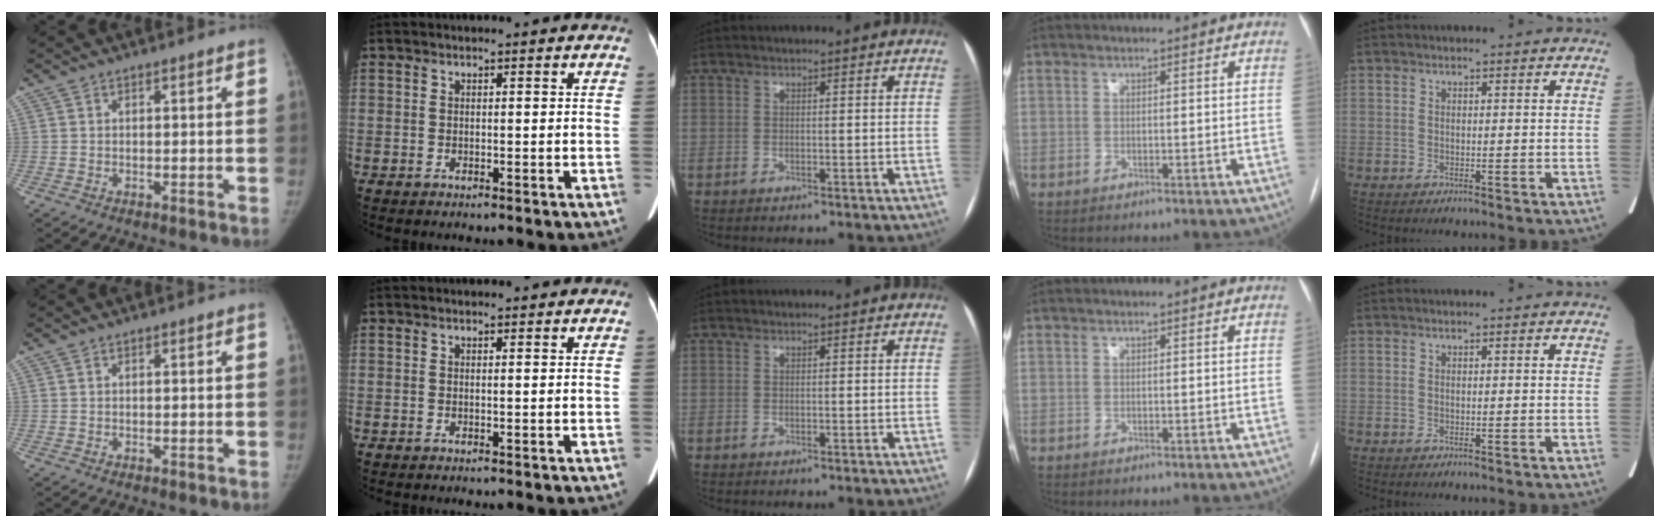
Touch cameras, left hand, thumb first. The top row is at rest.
{"index": {"total": 1.1, "force": [1.0, 0.0, 0.4], "torque": [-0.007, -0.006, 0.010]}}